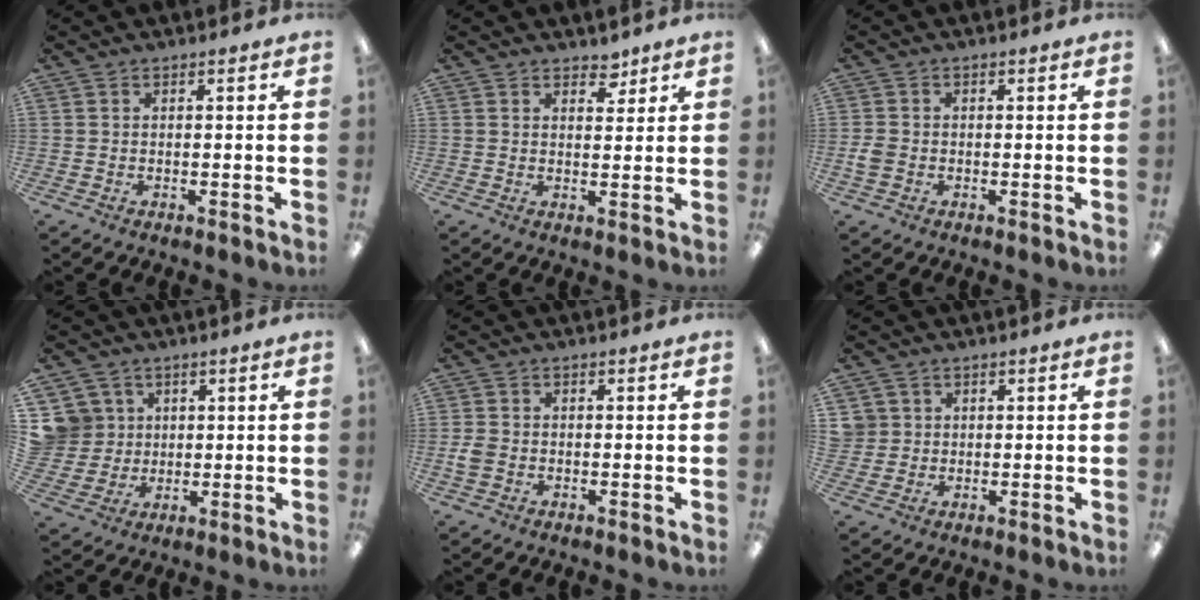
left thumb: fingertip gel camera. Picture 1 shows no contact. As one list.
[{"total": 3.6, "force": [2.9, 1.8, 1.0], "torque": [0.007, -0.020, 0.048]}, {"total": 2.6, "force": [-0.7, 2.0, 1.5], "torque": [-0.025, 0.005, -0.012]}, {"total": 8.0, "force": [3.0, 7.4, 0.1], "torque": [-0.015, -0.006, 0.065]}, {"total": 2.7, "force": [-0.7, 2.1, 1.5], "torque": [-0.025, 0.007, -0.013]}, {"total": 3.4, "force": [1.0, 3.3, 0.1], "torque": [-0.013, 0.007, 0.018]}]